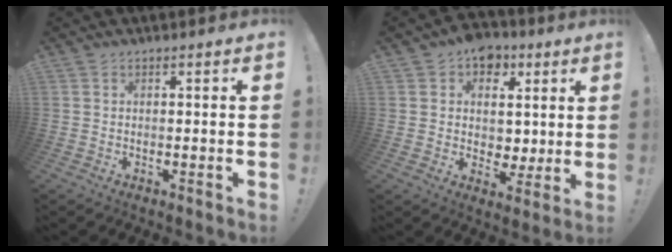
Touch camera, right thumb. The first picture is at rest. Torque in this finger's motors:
{"motor_torque": [0.57, 0.54, 0.08, 0.01, 0.00]}